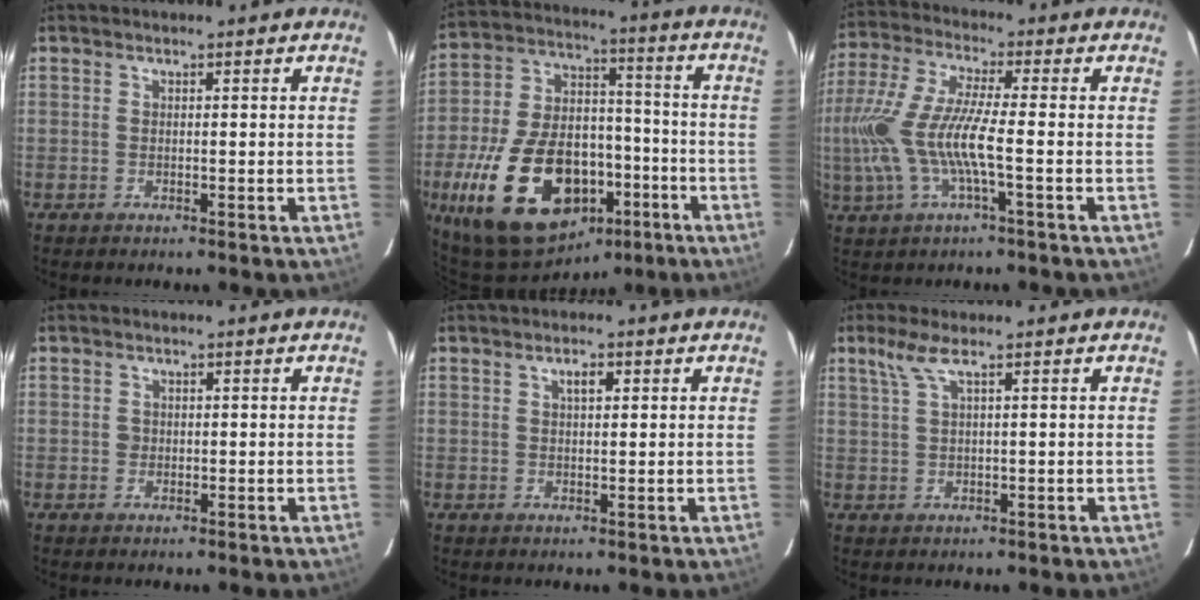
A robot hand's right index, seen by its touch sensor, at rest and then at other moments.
{"total": 26.0, "force": [-12.3, 15.2, 17.2], "torque": [-0.350, 0.013, -0.176]}
{"total": 14.1, "force": [-2.9, 2.1, 13.7], "torque": [-0.274, -0.009, -0.055]}
{"total": 1.0, "force": [-0.2, 1.0, 0.1], "torque": [0.001, 0.001, -0.002]}
{"total": 1.9, "force": [0.8, 0.9, 1.5], "torque": [-0.025, 0.006, 0.013]}
{"total": 2.9, "force": [1.5, -0.3, 2.5], "torque": [-0.052, 0.001, 0.036]}